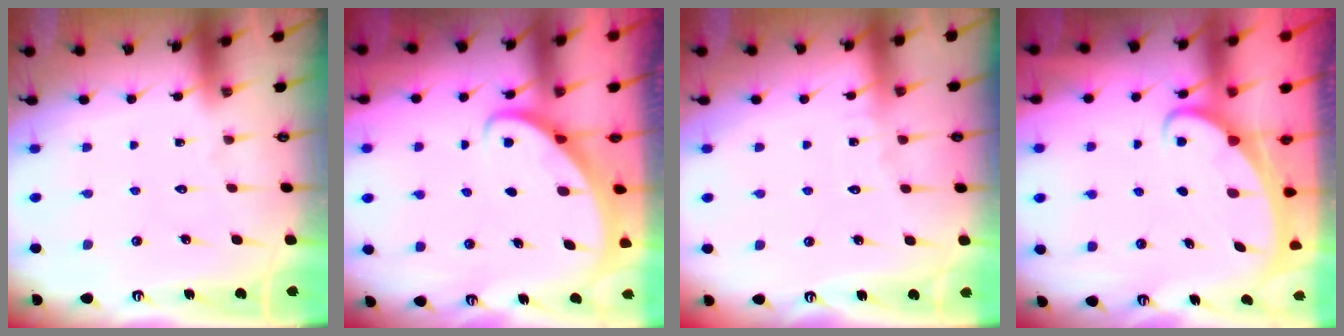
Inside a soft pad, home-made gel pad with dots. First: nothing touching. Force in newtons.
{"total": 2.5, "press": 2.5, "slide": 0.2}
{"total": 3.5, "press": 3.5, "slide": 0.3}
{"total": 2.0, "press": 2.0, "slide": 0.3}